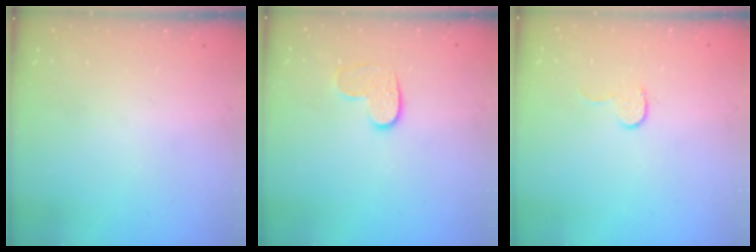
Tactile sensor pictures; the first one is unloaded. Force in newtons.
{"total": 6.6, "press": 6.6, "slide": 0.3}
{"total": 4.9, "press": 4.9, "slide": 0.4}